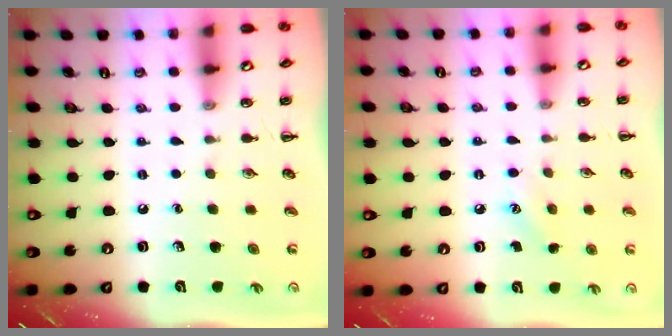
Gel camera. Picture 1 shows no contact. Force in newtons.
{"total": 6.3, "press": 6.1, "slide": 1.7}